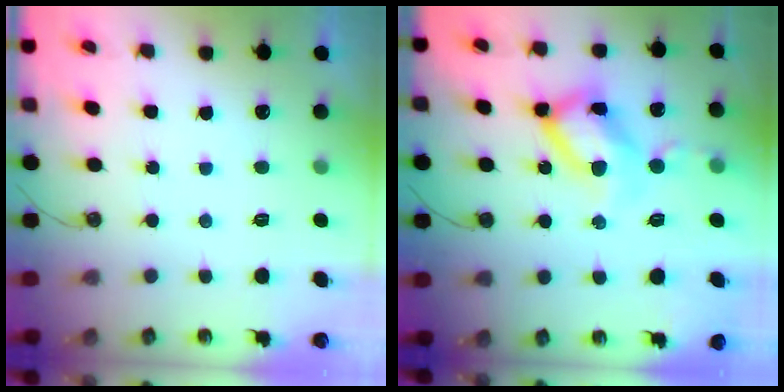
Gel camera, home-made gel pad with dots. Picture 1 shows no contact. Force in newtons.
{"total": 17.1, "press": 17.1, "slide": 1.7}